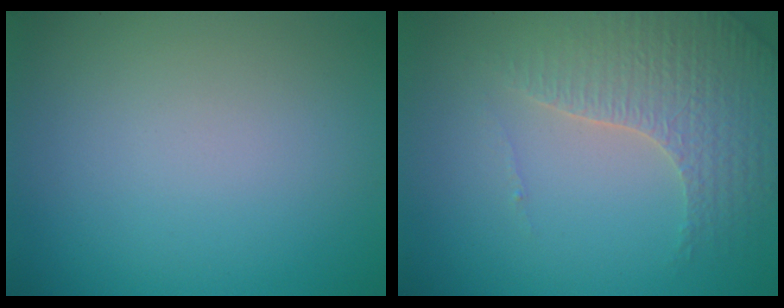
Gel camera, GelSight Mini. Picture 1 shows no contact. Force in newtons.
{"total": 4.2, "press": 3.4, "slide": 2.5}